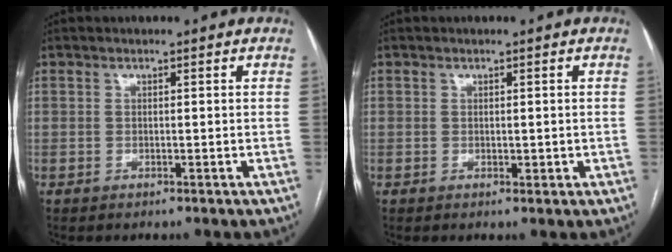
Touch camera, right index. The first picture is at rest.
{"total": 1.3, "force": [-0.1, 0.8, 1.0], "torque": [-0.011, 0.000, 0.002]}